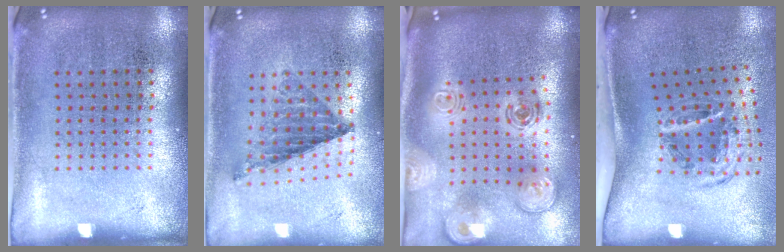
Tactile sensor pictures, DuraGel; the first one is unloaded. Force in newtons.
{"total": 0.8, "press": 0.8, "slide": 0.1}
{"total": 2.9, "press": 2.0, "slide": 2.1}
{"total": 1.9, "press": 1.2, "slide": 1.4}